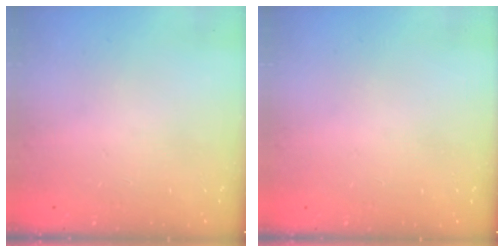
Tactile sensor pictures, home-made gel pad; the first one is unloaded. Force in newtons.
{"total": 0.0}